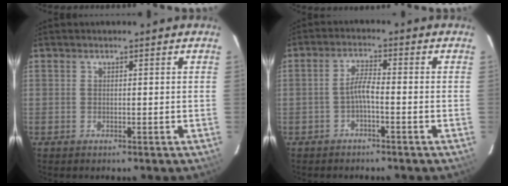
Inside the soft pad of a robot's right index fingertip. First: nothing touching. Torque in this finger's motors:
{"motor_torque": [0.59, -0.35, 0.42, 0.10]}